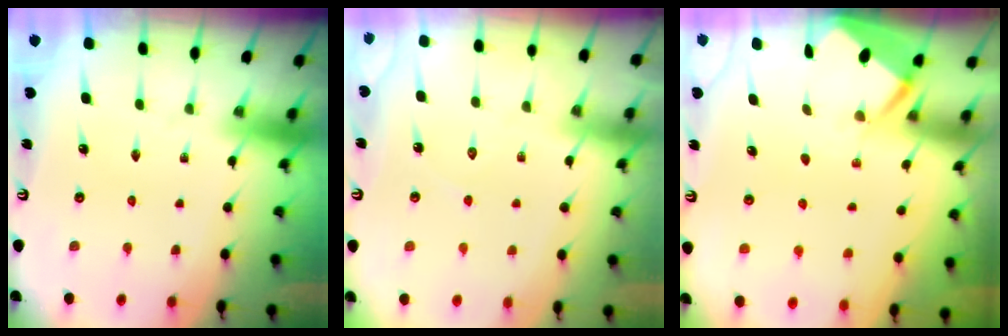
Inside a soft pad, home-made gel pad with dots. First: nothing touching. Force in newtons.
{"total": 5.0, "press": 4.9, "slide": 0.6}
{"total": 2.6, "press": 2.6, "slide": 0.3}